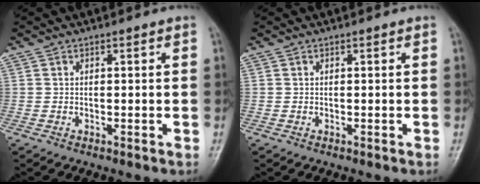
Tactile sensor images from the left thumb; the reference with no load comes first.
{"total": 0.0}